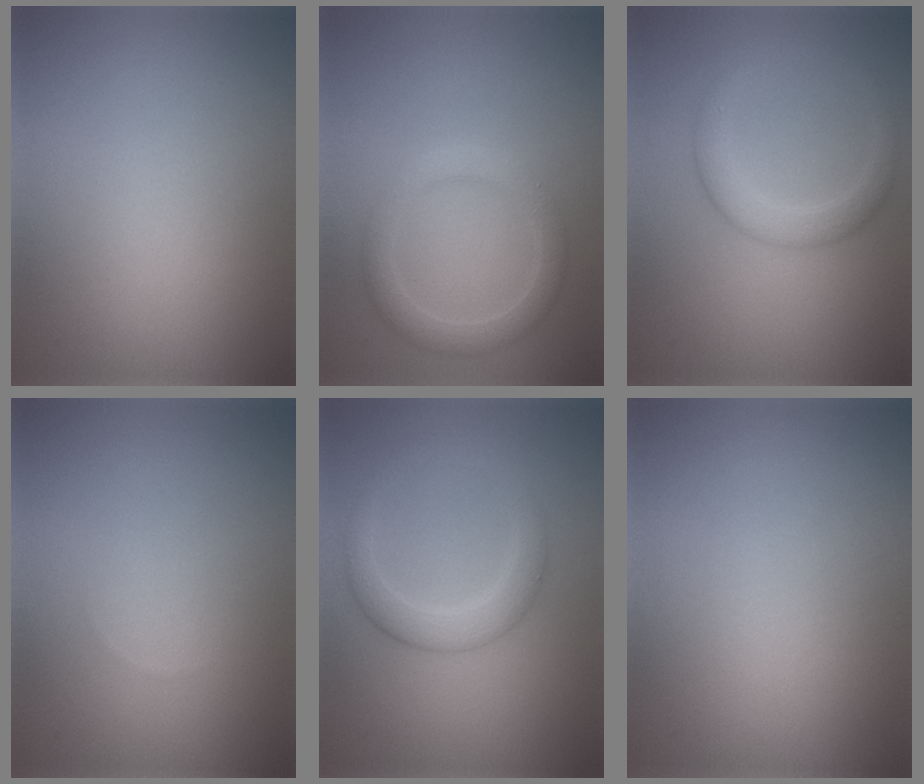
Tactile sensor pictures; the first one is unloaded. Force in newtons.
{"total": 2.7, "press": 2.7, "slide": 0.1}
{"total": 2.8, "press": 2.8, "slide": 0.2}
{"total": 0.0}
{"total": 2.9, "press": 2.9, "slide": 0.1}
{"total": 0.0}